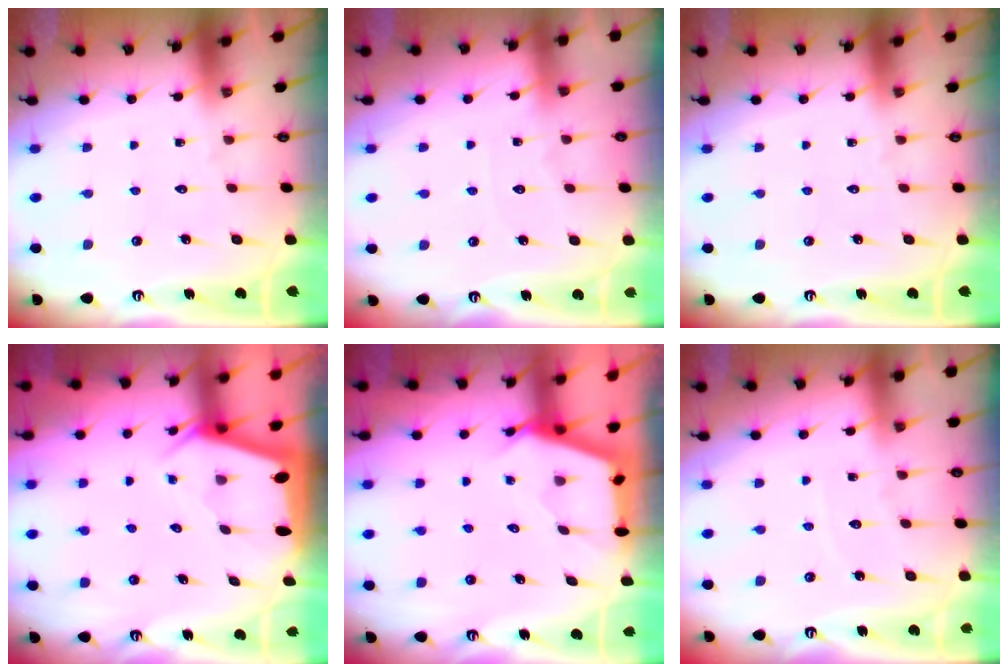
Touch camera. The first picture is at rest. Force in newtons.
{"total": 4.5, "press": 4.5, "slide": 0.5}
{"total": 0.0}
{"total": 2.0, "press": 2.0, "slide": 0.5}
{"total": 2.7, "press": 2.7, "slide": 0.4}
{"total": 2.5, "press": 2.5, "slide": 0.4}